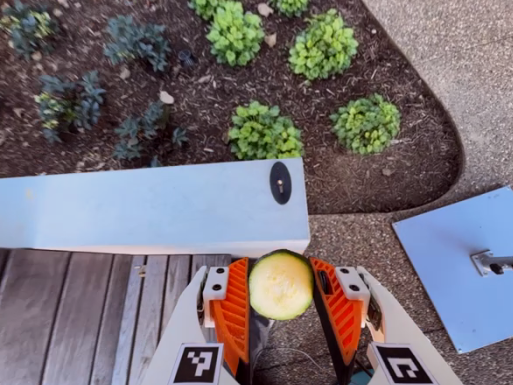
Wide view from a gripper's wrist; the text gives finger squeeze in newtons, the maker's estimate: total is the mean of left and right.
{"total": 8.8, "left": 9.0, "right": 8.6}